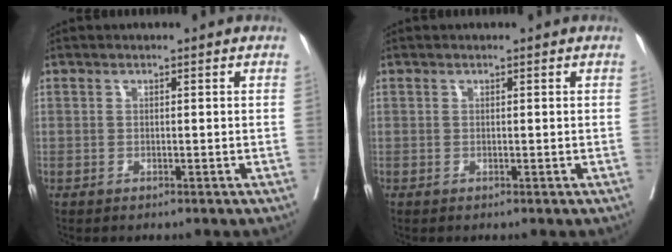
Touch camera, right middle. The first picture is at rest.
{"total": 0.0}